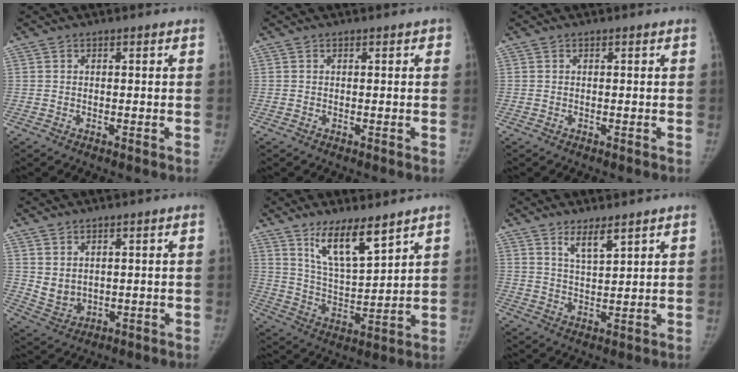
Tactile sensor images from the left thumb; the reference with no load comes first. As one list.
[{"total": 0.8, "force": [0.4, 0.4, 0.5], "torque": [-0.003, 0.001, 0.001]}, {"total": 0.0}, {"total": 4.3, "force": [1.7, 3.0, 2.6], "torque": [-0.037, -0.019, 0.046]}, {"total": 11.0, "force": [7.7, 2.8, 7.4], "torque": [-0.119, -0.060, 0.153]}, {"total": 4.6, "force": [3.3, 1.1, 3.0], "torque": [-0.048, -0.032, 0.064]}]